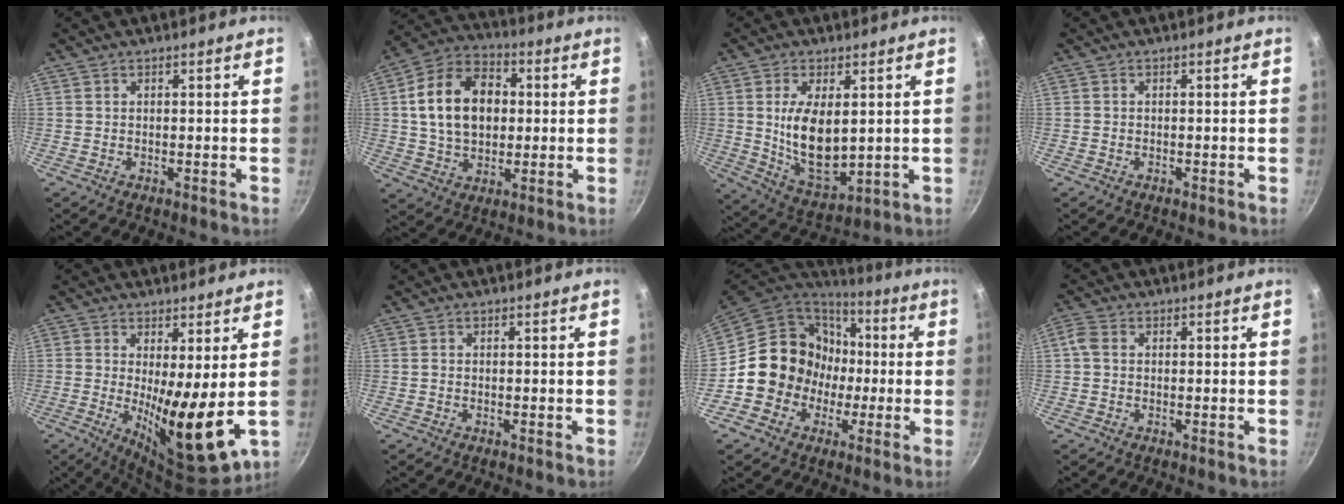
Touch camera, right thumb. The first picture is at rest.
{"total": 16.0, "force": [1.8, 11.3, 11.1], "torque": [-0.163, 0.017, 0.022]}
{"total": 12.6, "force": [1.6, 6.4, 10.8], "torque": [-0.179, -0.022, 0.047]}
{"total": 0.5, "force": [-0.3, 0.3, 0.2], "torque": [-0.003, 0.003, -0.006]}
{"total": 12.3, "force": [0.6, 3.0, 11.9], "torque": [-0.185, -0.037, 0.017]}
{"total": 0.0}
{"total": 16.2, "force": [-1.6, 15.1, 5.6], "torque": [-0.055, 0.050, -0.025]}
{"total": 2.6, "force": [0.1, 2.0, 1.7], "torque": [-0.039, 0.008, -0.003]}